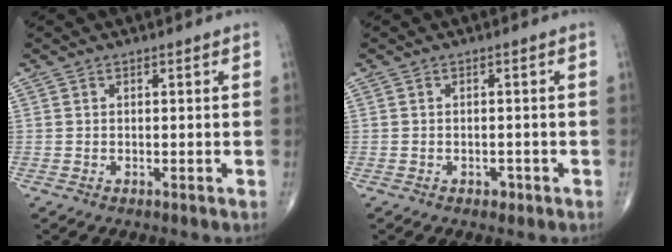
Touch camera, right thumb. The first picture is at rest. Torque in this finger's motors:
{"motor_torque": [2.22, 2.01, -0.06, -0.18, -0.07]}